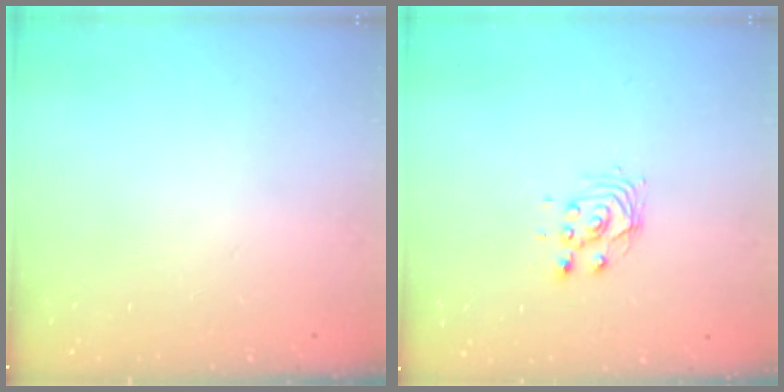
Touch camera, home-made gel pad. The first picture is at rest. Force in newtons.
{"total": 4.4, "press": 4.4, "slide": 0.2}